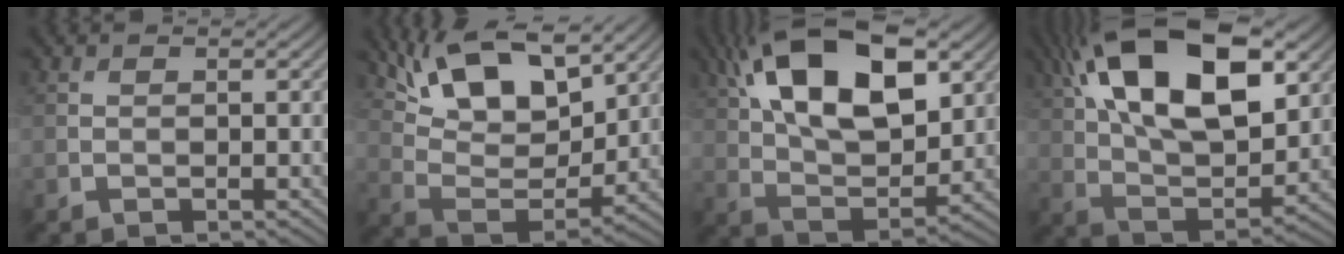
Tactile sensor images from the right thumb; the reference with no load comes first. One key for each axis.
{"total": 13.5, "fx": 8.6, "fy": 5.5, "fz": 8.8, "tx": -0.173, "ty": 0.001, "tz": 0.141}
{"total": 18.2, "fx": 7.8, "fy": 9.0, "fz": 13.7, "tx": -0.256, "ty": 0.030, "tz": 0.110}
{"total": 20.1, "fx": 8.6, "fy": 9.7, "fz": 15.3, "tx": -0.281, "ty": 0.038, "tz": 0.120}